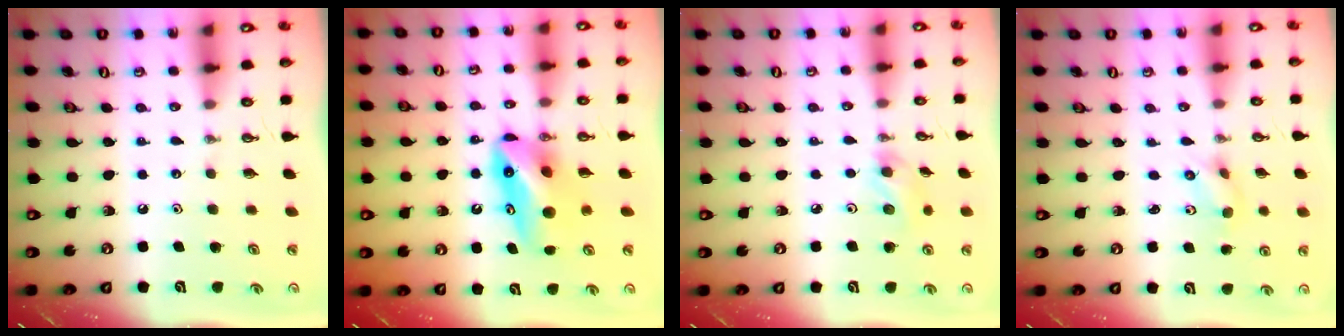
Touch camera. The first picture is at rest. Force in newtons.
{"total": 11.5, "press": 8.8, "slide": 7.5}
{"total": 5.8, "press": 5.7, "slide": 1.0}
{"total": 2.0, "press": 1.8, "slide": 0.9}